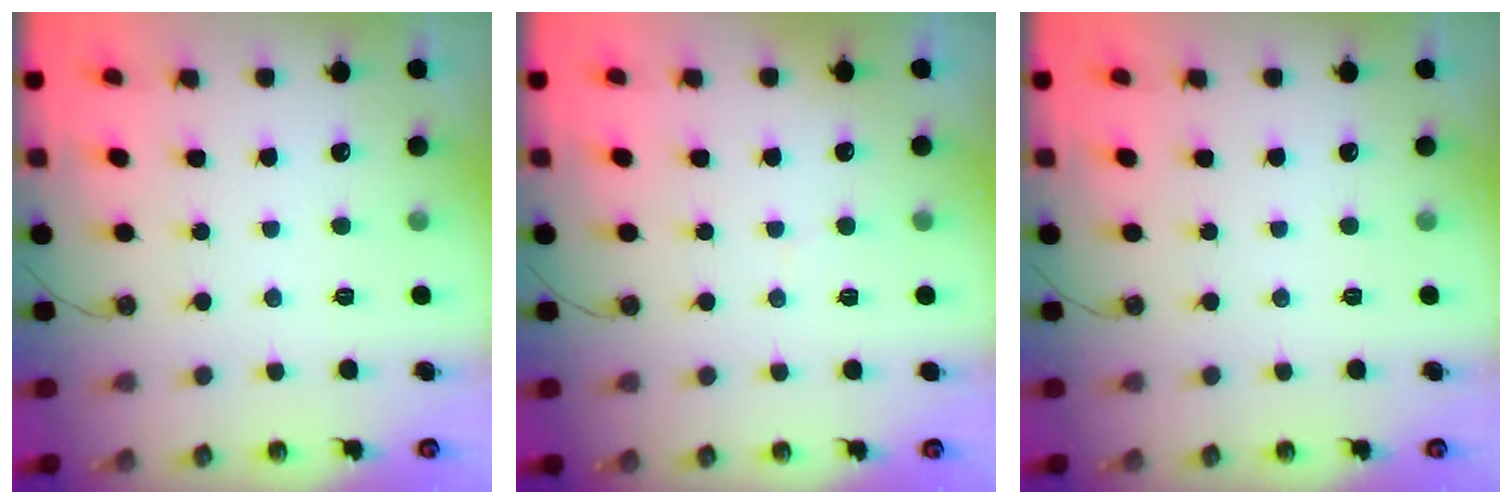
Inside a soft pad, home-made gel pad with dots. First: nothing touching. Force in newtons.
{"total": 3.1, "press": 3.1, "slide": 0.4}
{"total": 0.0}